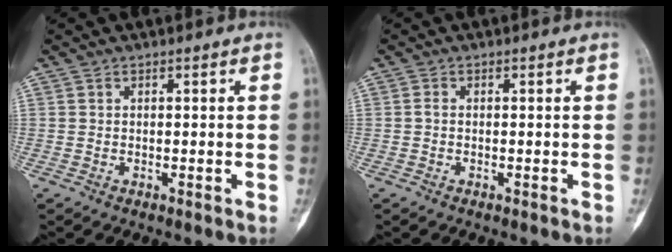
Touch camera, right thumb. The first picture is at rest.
{"total": 0.6, "force": [-0.2, 0.4, 0.5], "torque": [-0.009, 0.001, -0.007]}